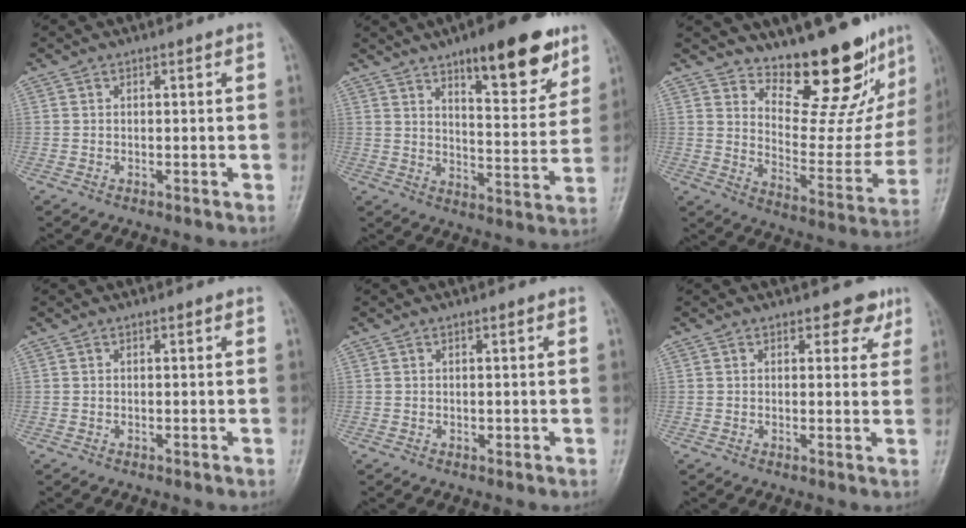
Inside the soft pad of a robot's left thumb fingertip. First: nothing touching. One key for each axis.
{"total": 16.1, "fx": 9.9, "fy": 5.2, "fz": 11.6, "tx": -0.122, "ty": -0.052, "tz": 0.144}
{"total": 18.3, "fx": 15.1, "fy": 6.0, "fz": 8.4, "tx": -0.058, "ty": -0.130, "tz": 0.212}
{"total": 0.0}
{"total": 0.5, "fx": 0.1, "fy": 0.4, "fz": 0.4, "tx": 0.000, "ty": 0.000, "tz": 0.002}
{"total": 3.4, "fx": 2.3, "fy": 2.1, "fz": 1.3, "tx": 0.013, "ty": -0.011, "tz": 0.025}